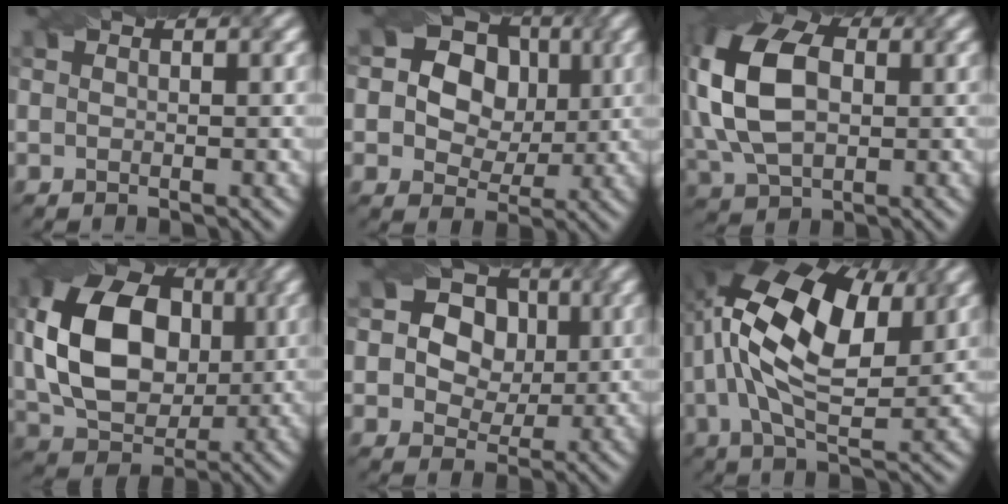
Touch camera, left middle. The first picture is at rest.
{"total": 10.6, "force": [2.8, 9.1, 4.6], "torque": [-0.085, 0.038, 0.038]}
{"total": 12.9, "force": [1.3, 8.6, 9.5], "torque": [-0.216, 0.008, 0.022]}
{"total": 12.0, "force": [1.2, 8.7, 8.3], "torque": [-0.166, 0.008, 0.024]}
{"total": 8.4, "force": [2.3, 7.1, 3.9], "torque": [-0.061, 0.034, 0.024]}
{"total": 14.1, "force": [4.1, 7.0, 11.5], "torque": [-0.219, 0.020, 0.069]}